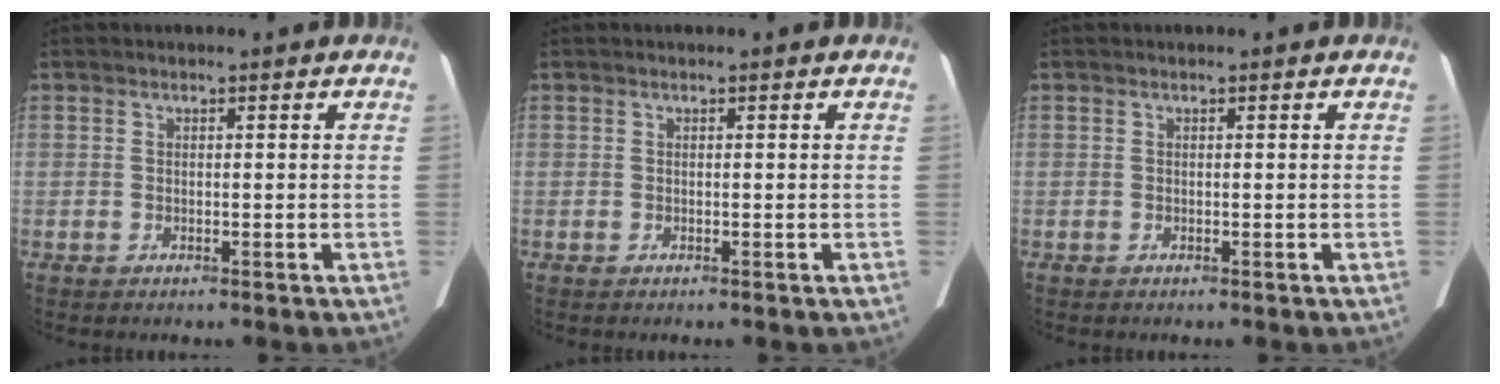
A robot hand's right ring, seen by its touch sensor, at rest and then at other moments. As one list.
[{"total": 0.0}, {"total": 0.0}]